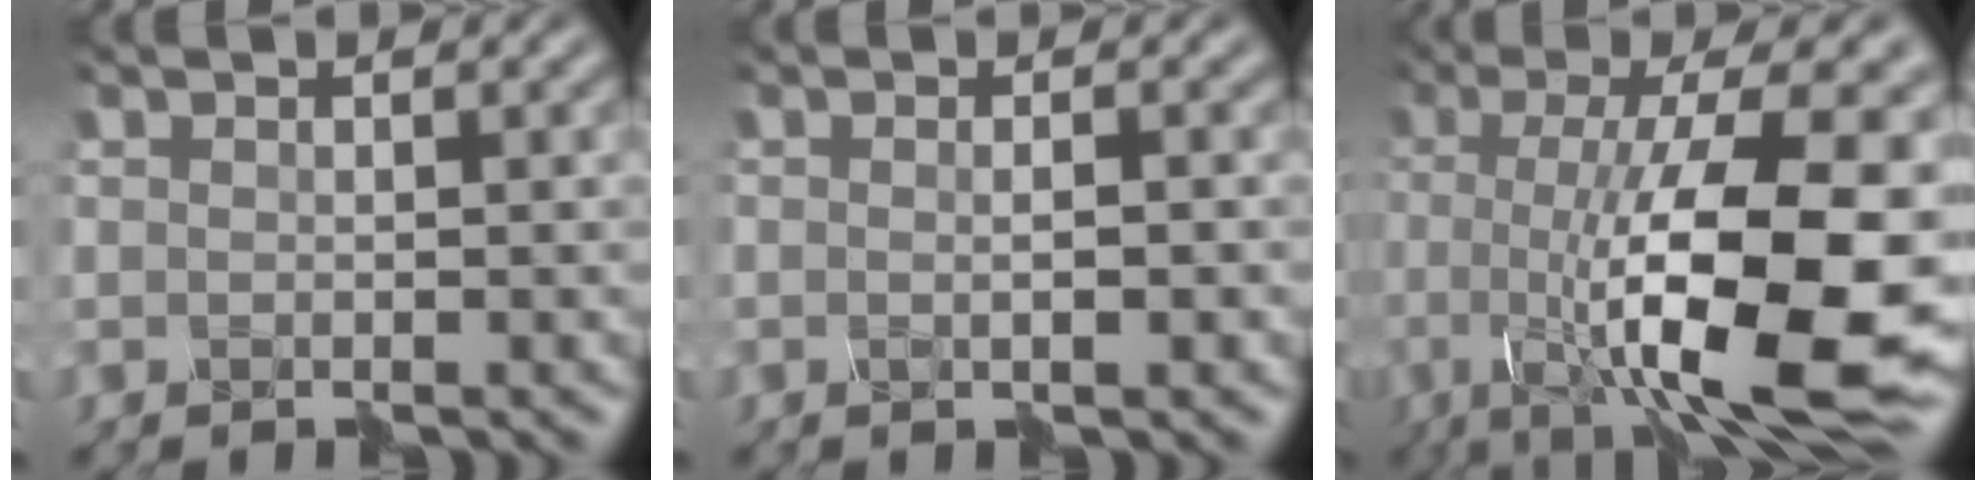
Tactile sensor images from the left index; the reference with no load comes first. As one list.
[{"total": 0.8, "force": [-0.3, -0.2, 0.7], "torque": [-0.009, -0.002, 0.001]}, {"total": 13.7, "force": [-3.0, 3.4, 13.0], "torque": [-0.191, -0.005, -0.045]}]